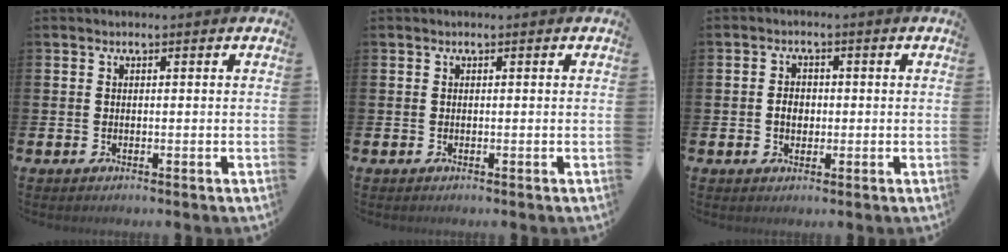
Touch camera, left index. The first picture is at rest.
{"total": 0.0}
{"total": 2.4, "force": [-0.2, 1.9, 1.4], "torque": [-0.012, 0.000, -0.011]}